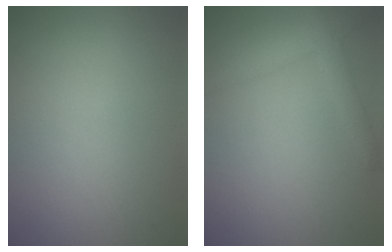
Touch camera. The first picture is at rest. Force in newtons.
{"total": 2.9, "press": 2.9, "slide": 0.1}